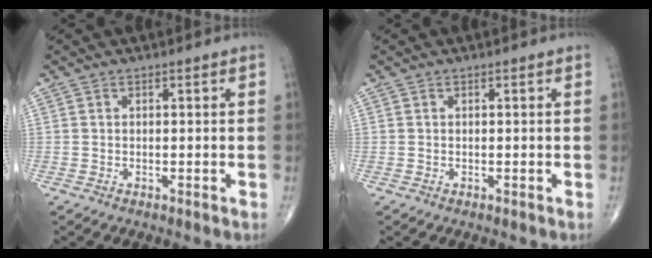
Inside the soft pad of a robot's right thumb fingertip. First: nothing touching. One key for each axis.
{"total": 0.0}